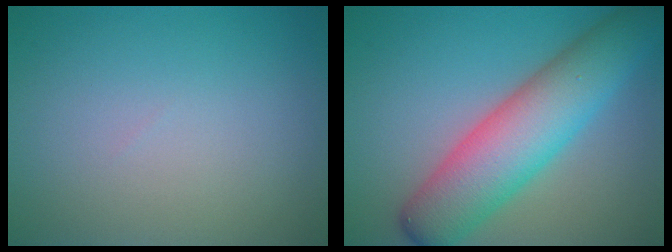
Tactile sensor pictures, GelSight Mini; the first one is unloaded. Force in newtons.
{"total": 8.7, "press": 8.7, "slide": 0.3}